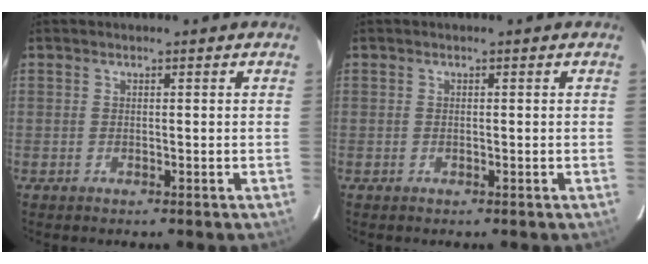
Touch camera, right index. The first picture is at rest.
{"total": 0.0}